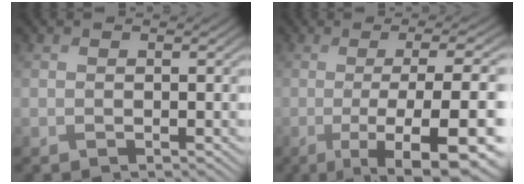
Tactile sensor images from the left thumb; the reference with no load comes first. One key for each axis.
{"total": 14.9, "fx": -3.3, "fy": 4.3, "fz": 13.9, "tx": -0.184, "ty": -0.004, "tz": -0.039}